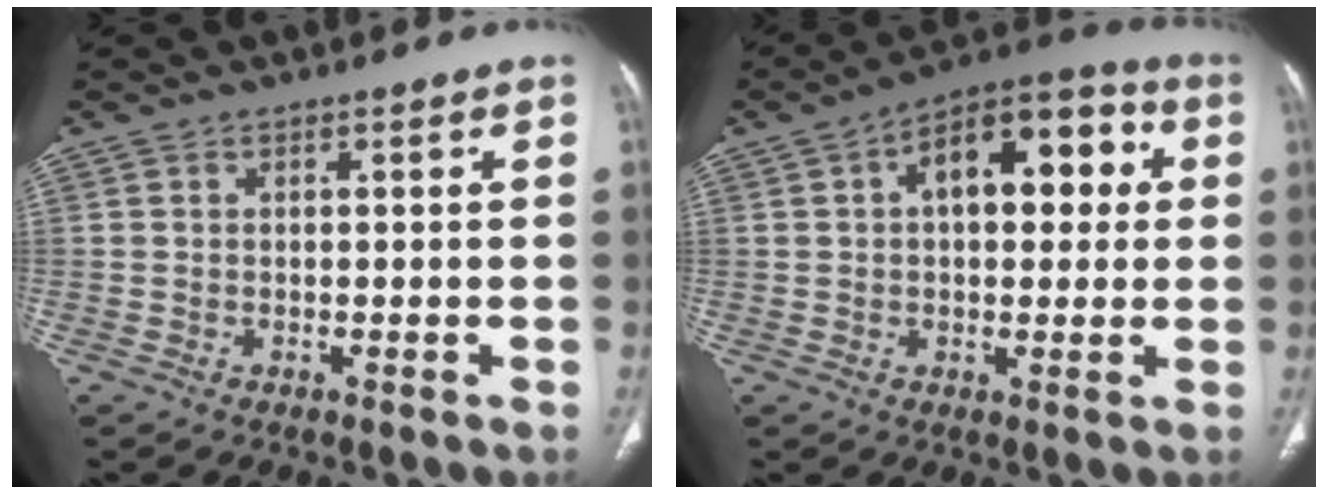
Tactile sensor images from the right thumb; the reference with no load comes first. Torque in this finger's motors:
{"motor_torque": [-0.01, 2.44, 1.11, 0.40, 0.09]}